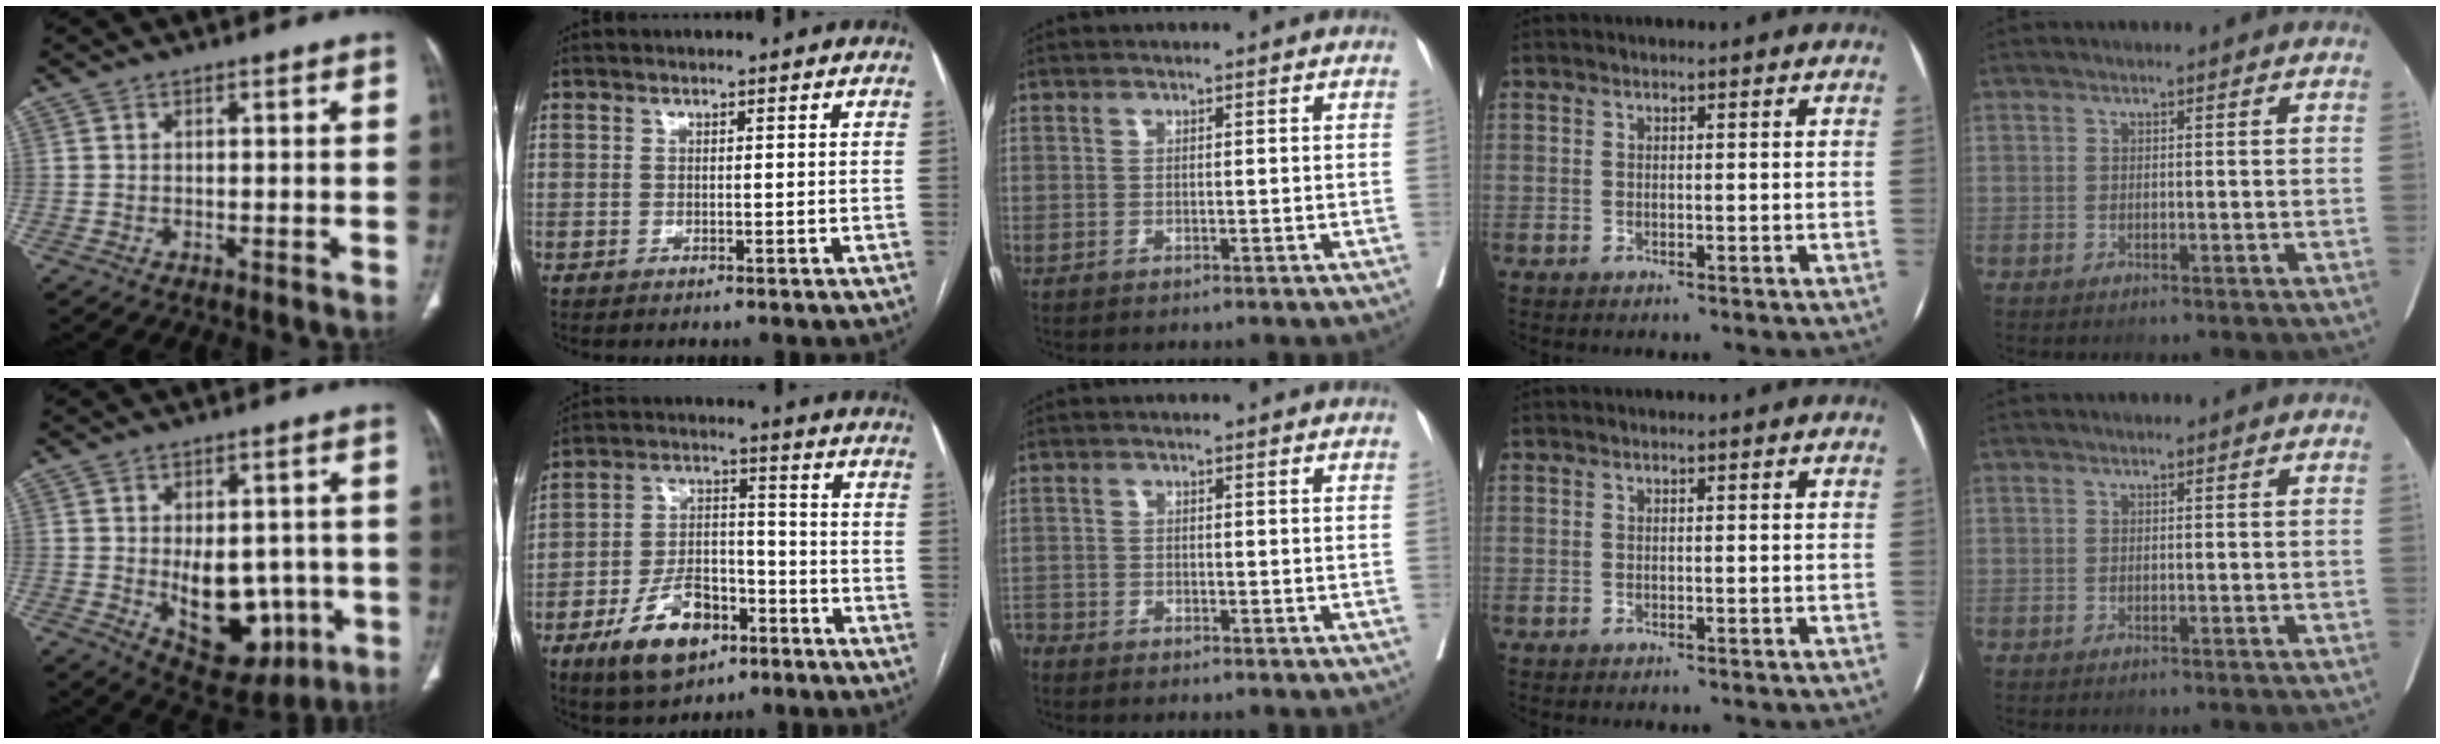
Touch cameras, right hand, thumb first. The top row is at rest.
{"thumb": {"total": 14.5, "force": [-2.7, 9.0, 11.1], "torque": [-0.119, 0.001, -0.011]}, "index": {"total": 12.2, "force": [-6.7, 6.6, 7.7], "torque": [-0.143, 0.013, -0.110]}, "middle": {"total": 3.5, "force": [-3.4, 0.6, 0.7], "torque": [-0.003, -0.006, -0.063]}}